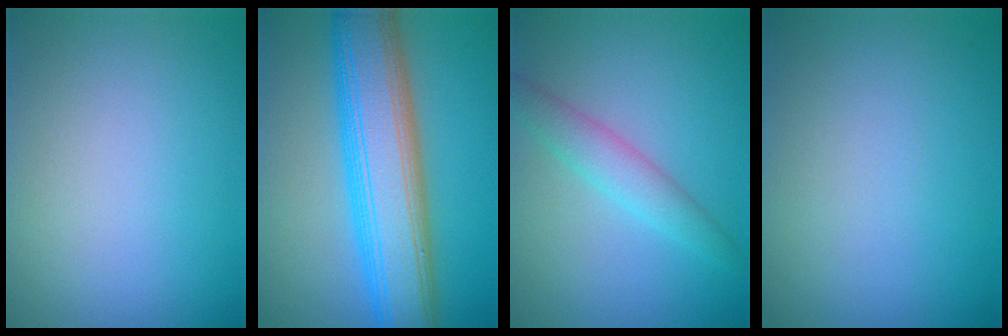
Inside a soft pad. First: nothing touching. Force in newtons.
{"total": 10.3, "press": 10.3, "slide": 0.1}
{"total": 2.9, "press": 2.8, "slide": 0.1}
{"total": 0.0}